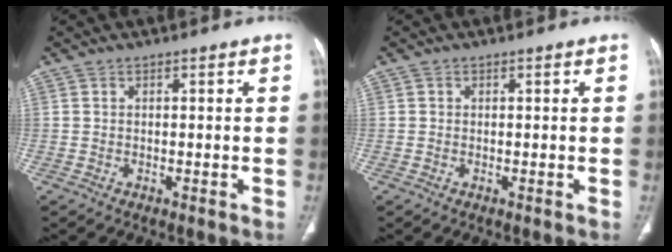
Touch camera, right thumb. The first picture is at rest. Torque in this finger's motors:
{"motor_torque": [-0.10, -0.19, -0.20, -0.14, -0.01]}